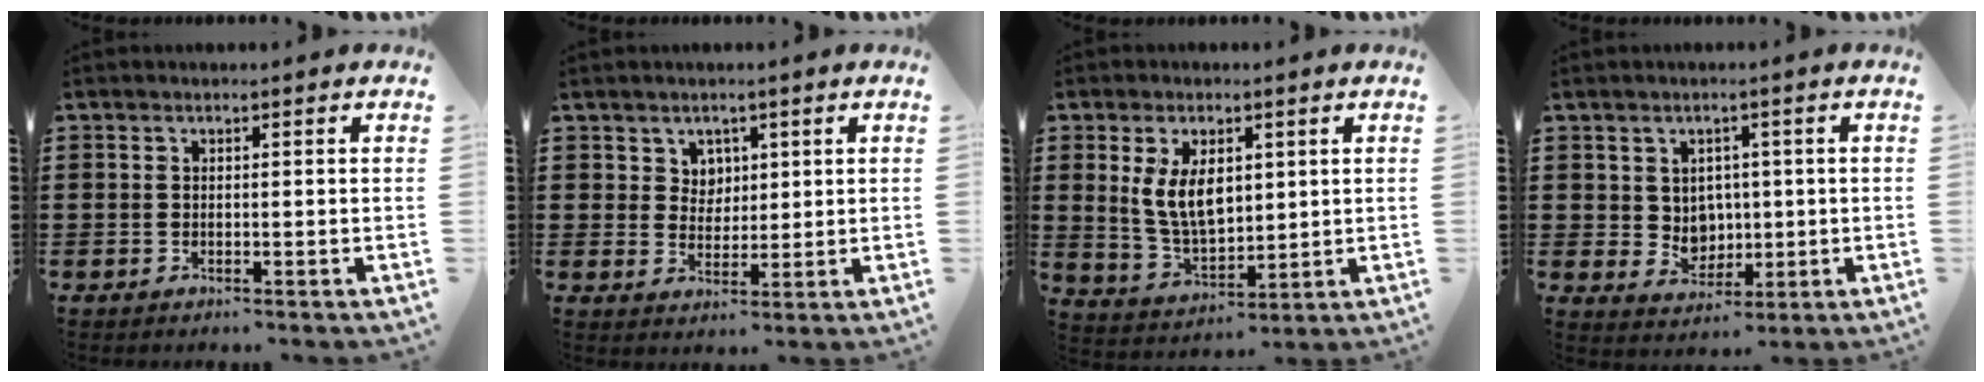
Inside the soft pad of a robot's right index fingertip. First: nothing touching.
{"total": 3.5, "force": [1.9, 2.9, 0.5], "torque": [-0.023, 0.011, 0.035]}
{"total": 7.7, "force": [2.0, 4.4, 6.0], "torque": [-0.126, 0.005, 0.033]}
{"total": 3.8, "force": [1.8, 3.2, 0.9], "torque": [-0.019, -0.006, 0.030]}